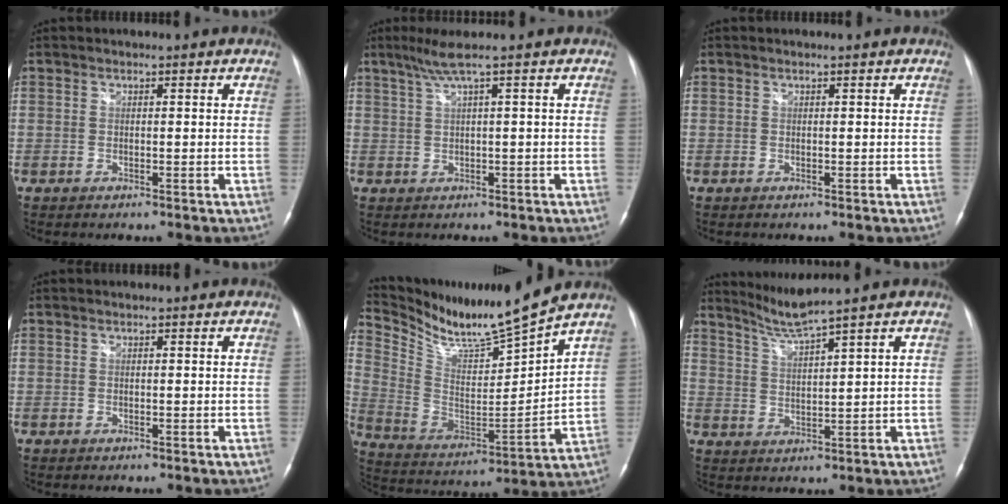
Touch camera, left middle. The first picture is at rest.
{"total": 3.3, "force": [1.7, -1.0, 2.6], "torque": [-0.063, 0.007, 0.040]}
{"total": 0.0}
{"total": 0.0}
{"total": 14.9, "force": [13.7, -1.2, 5.6], "torque": [-0.122, -0.038, 0.252]}
{"total": 4.7, "force": [4.0, -2.0, 1.1], "torque": [-0.032, -0.019, 0.087]}